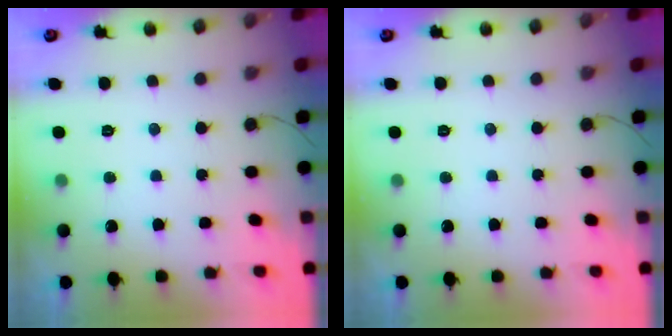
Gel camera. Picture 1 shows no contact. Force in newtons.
{"total": 0.0}